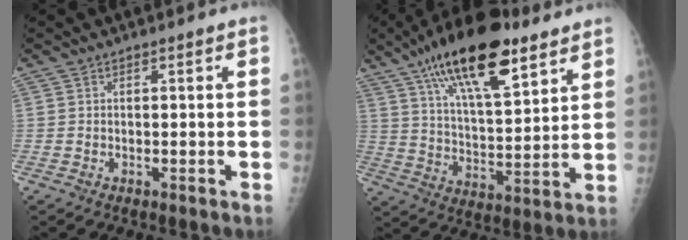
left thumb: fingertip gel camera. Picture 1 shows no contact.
{"total": 20.9, "force": [12.5, 7.4, 15.1], "torque": [-0.233, -0.044, 0.213]}